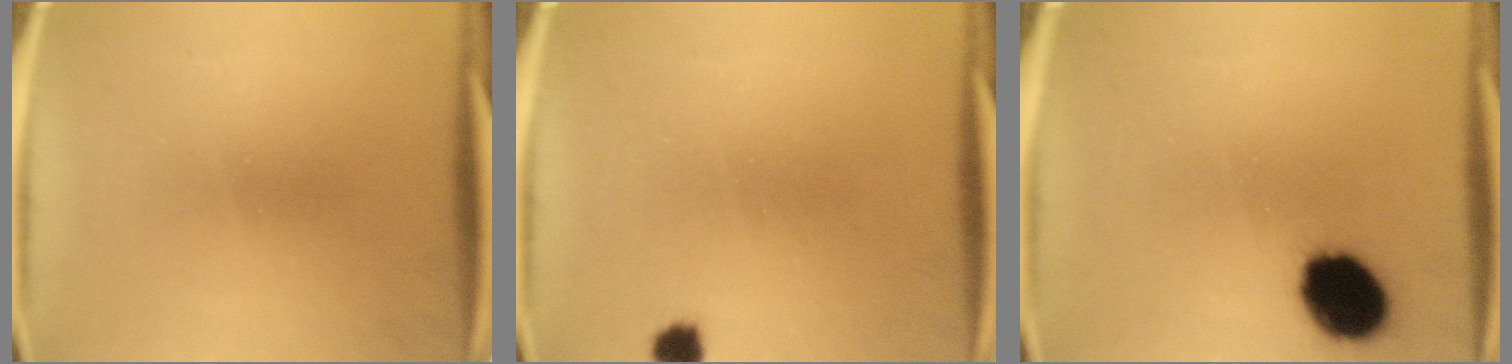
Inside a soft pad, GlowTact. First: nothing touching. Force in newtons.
{"total": 2.2}
{"total": 13.4}